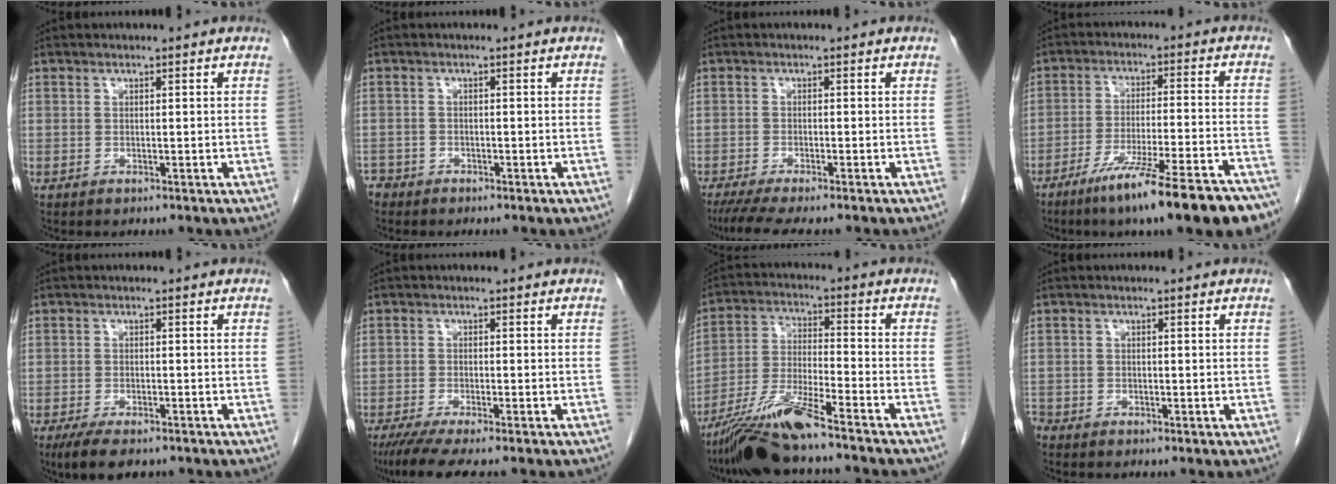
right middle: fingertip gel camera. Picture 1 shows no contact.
{"total": 2.7, "force": [-2.3, 1.5, 0.0], "torque": [-0.006, 0.003, -0.044]}
{"total": 7.1, "force": [-5.9, 0.3, 3.9], "torque": [-0.059, -0.020, -0.095]}
{"total": 18.8, "force": [-14.0, 1.0, 12.5], "torque": [-0.144, -0.013, -0.215]}
{"total": 6.1, "force": [-4.5, 1.9, 3.6], "torque": [-0.062, -0.013, -0.070]}
{"total": 6.7, "force": [-5.3, 0.0, 4.0], "torque": [-0.064, -0.019, -0.087]}
{"total": 12.4, "force": [-9.8, 0.1, 7.7], "torque": [-0.149, -0.019, -0.178]}
{"total": 1.4, "force": [-1.1, 0.8, 0.3], "torque": [-0.011, -0.001, -0.021]}